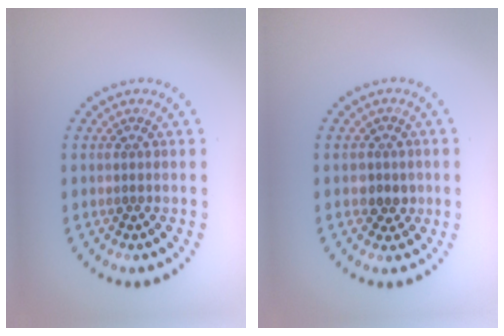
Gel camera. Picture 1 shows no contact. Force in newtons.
{"total": 1.9, "press": 1.7, "slide": 0.9}